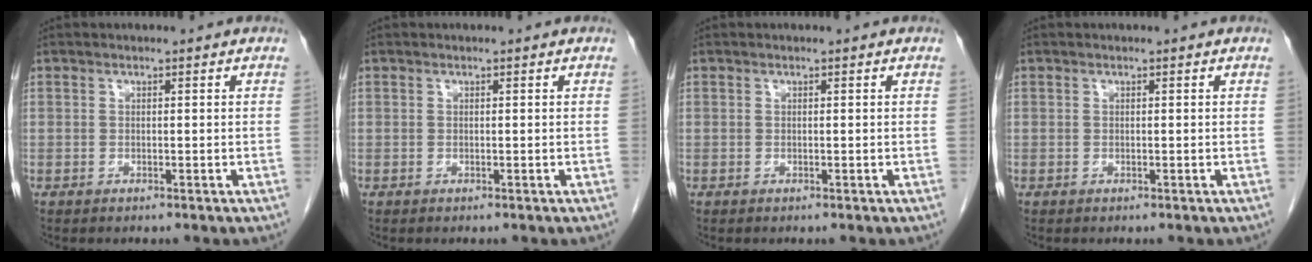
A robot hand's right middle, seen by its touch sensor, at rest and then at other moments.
{"total": 0.0}
{"total": 0.0}
{"total": 0.0}